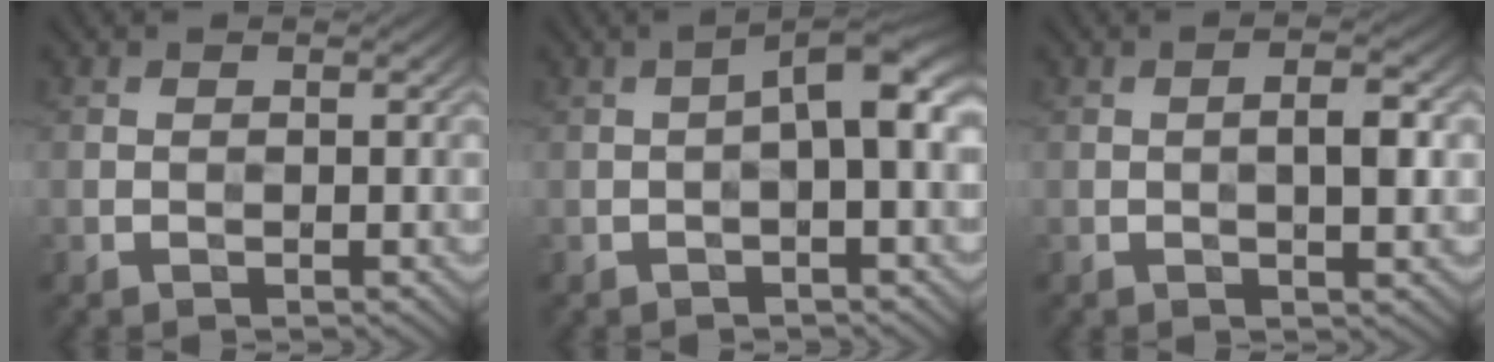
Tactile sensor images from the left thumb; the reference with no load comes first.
{"total": 5.4, "force": [0.1, 1.3, 5.3], "torque": [-0.084, 0.019, -0.002]}
{"total": 3.9, "force": [0.0, 1.1, 3.7], "torque": [-0.063, 0.007, -0.002]}